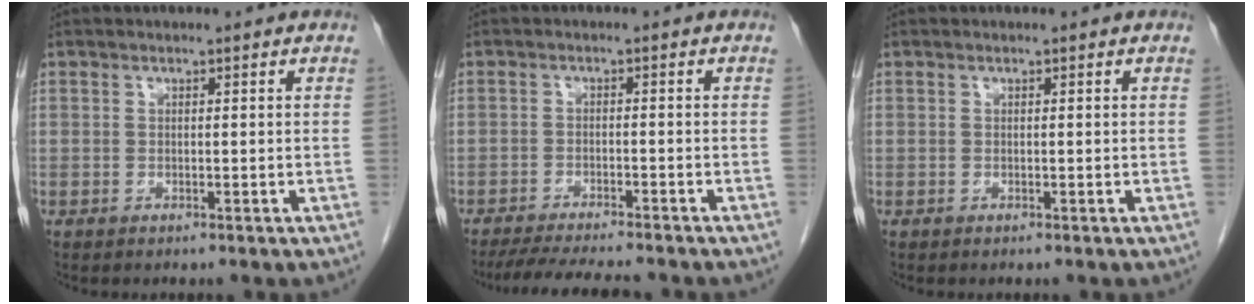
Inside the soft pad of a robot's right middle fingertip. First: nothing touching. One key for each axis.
{"total": 9.7, "fx": -8.6, "fy": 0.8, "fz": 4.2, "tx": -0.062, "ty": -0.014, "tz": -0.130}
{"total": 0.0}